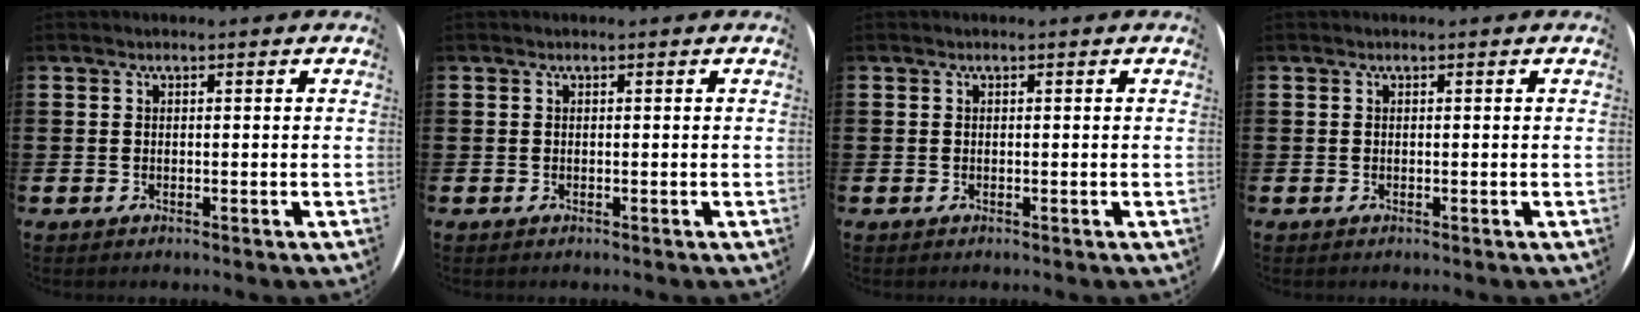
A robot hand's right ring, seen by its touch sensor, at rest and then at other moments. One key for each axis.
{"total": 0.0}
{"total": 0.0}
{"total": 0.0}